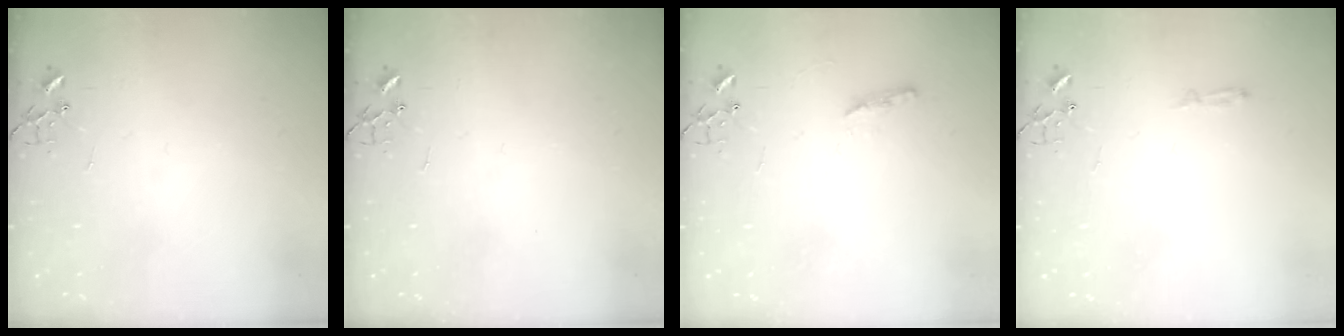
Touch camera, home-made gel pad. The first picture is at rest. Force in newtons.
{"total": 0.0}
{"total": 5.4, "press": 5.3, "slide": 0.6}
{"total": 3.0, "press": 2.9, "slide": 0.5}